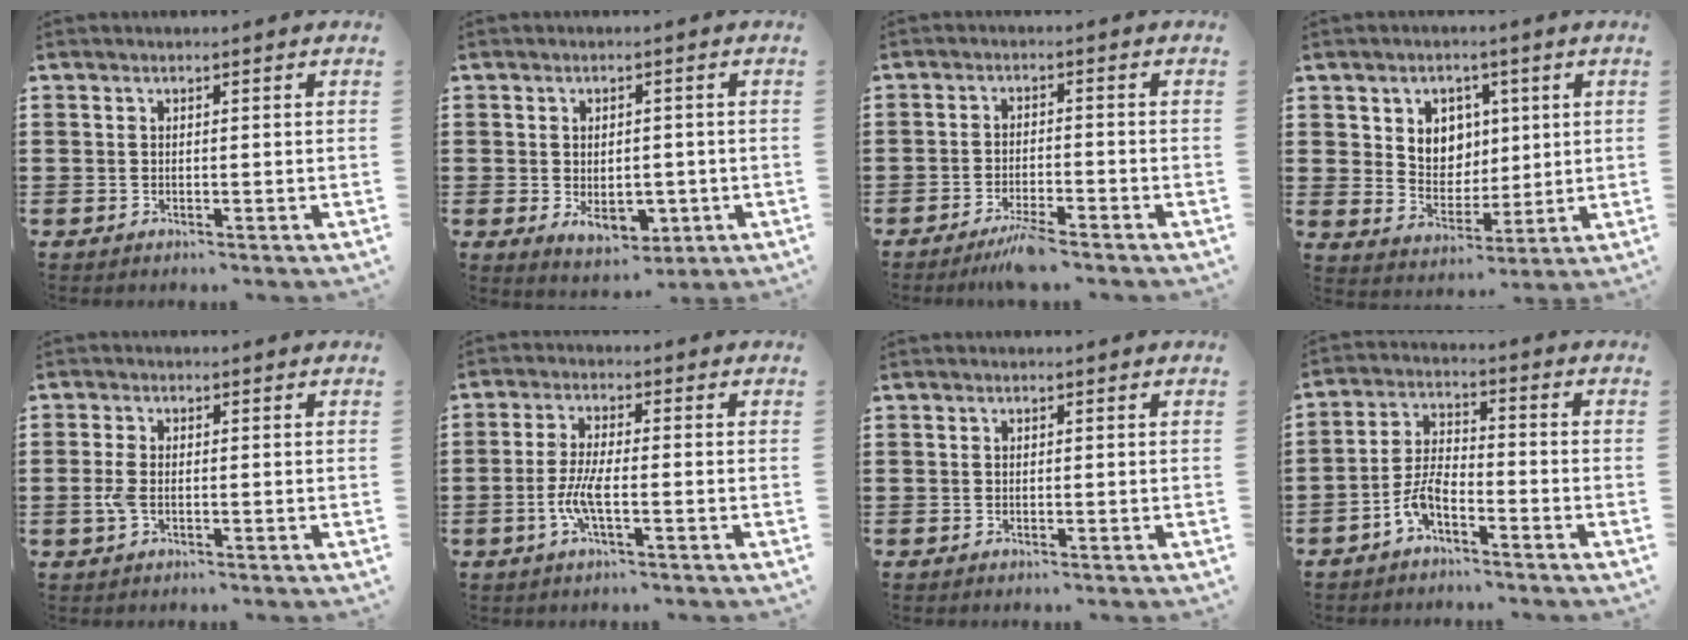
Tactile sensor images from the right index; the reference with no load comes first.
{"total": 4.6, "force": [-1.3, 2.9, 3.3], "torque": [-0.041, 0.003, -0.025]}
{"total": 3.6, "force": [-3.2, 0.0, 1.8], "torque": [-0.031, -0.001, -0.059]}
{"total": 5.6, "force": [2.3, 4.8, 1.4], "torque": [-0.047, 0.005, 0.039]}
{"total": 2.6, "force": [-0.6, 1.1, 2.2], "torque": [-0.064, -0.009, -0.016]}
{"total": 5.3, "force": [-1.8, 1.0, 4.8], "torque": [-0.117, -0.012, -0.042]}
{"total": 0.0}
{"total": 5.2, "force": [-3.7, 1.6, 3.4], "torque": [-0.086, -0.002, -0.076]}